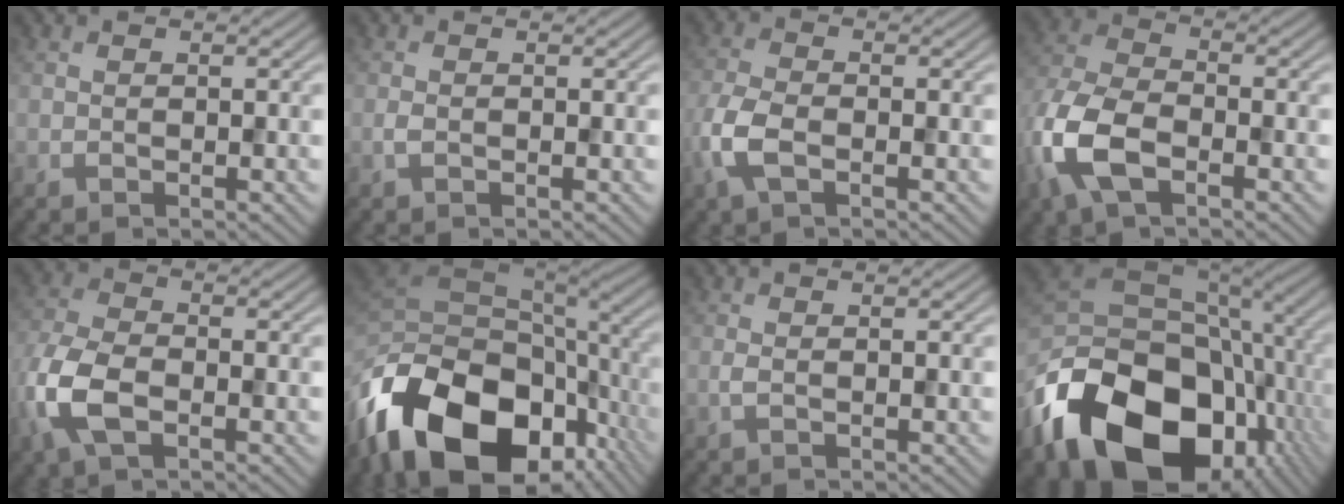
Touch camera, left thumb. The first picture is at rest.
{"total": 1.0, "force": [-0.3, 0.5, 0.8], "torque": [-0.023, 0.001, -0.005]}
{"total": 5.2, "force": [-2.0, 2.6, 4.1], "torque": [-0.110, 0.000, -0.046]}
{"total": 10.1, "force": [-4.1, 5.4, 7.4], "torque": [-0.193, -0.004, -0.094]}
{"total": 8.3, "force": [-3.0, 4.4, 6.3], "torque": [-0.163, -0.005, -0.071]}
{"total": 19.5, "force": [-9.0, 11.6, 12.8], "torque": [-0.296, -0.045, -0.126]}
{"total": 1.0, "force": [-0.2, 0.2, 0.9], "torque": [-0.027, 0.002, -0.004]}
{"total": 20.4, "force": [-8.3, 13.9, 12.4], "torque": [-0.293, -0.048, -0.121]}